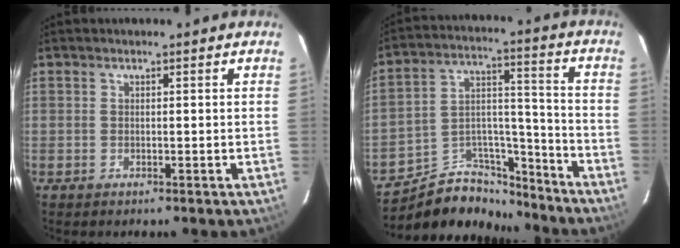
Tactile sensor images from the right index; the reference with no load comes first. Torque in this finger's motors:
{"motor_torque": [-0.07, -0.27, -0.33, -0.18]}